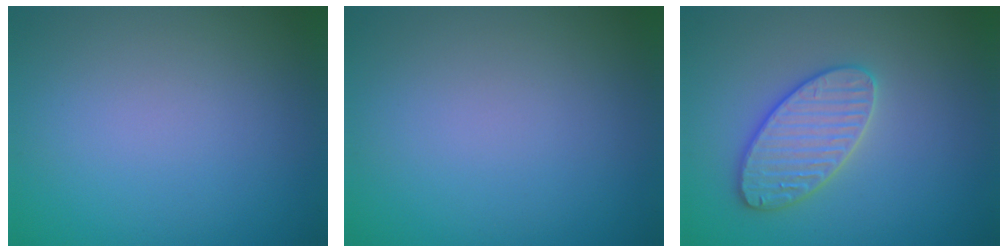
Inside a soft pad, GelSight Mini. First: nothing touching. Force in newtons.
{"total": 0.0}
{"total": 3.6, "press": 3.6, "slide": 0.1}